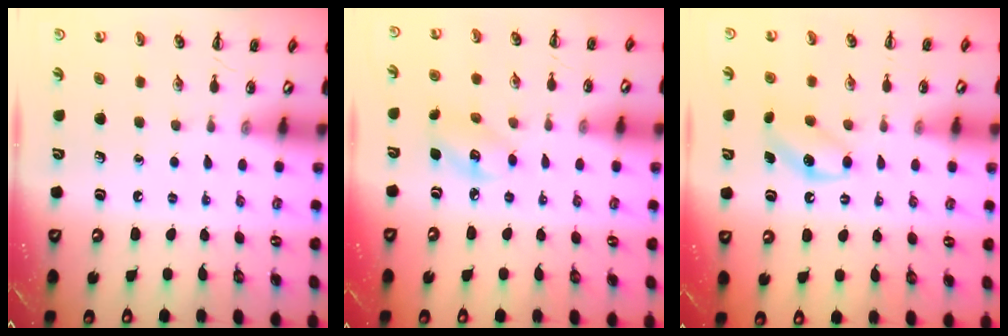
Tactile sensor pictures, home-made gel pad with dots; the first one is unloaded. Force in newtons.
{"total": 5.9, "press": 5.8, "slide": 0.9}
{"total": 7.0, "press": 6.8, "slide": 1.7}